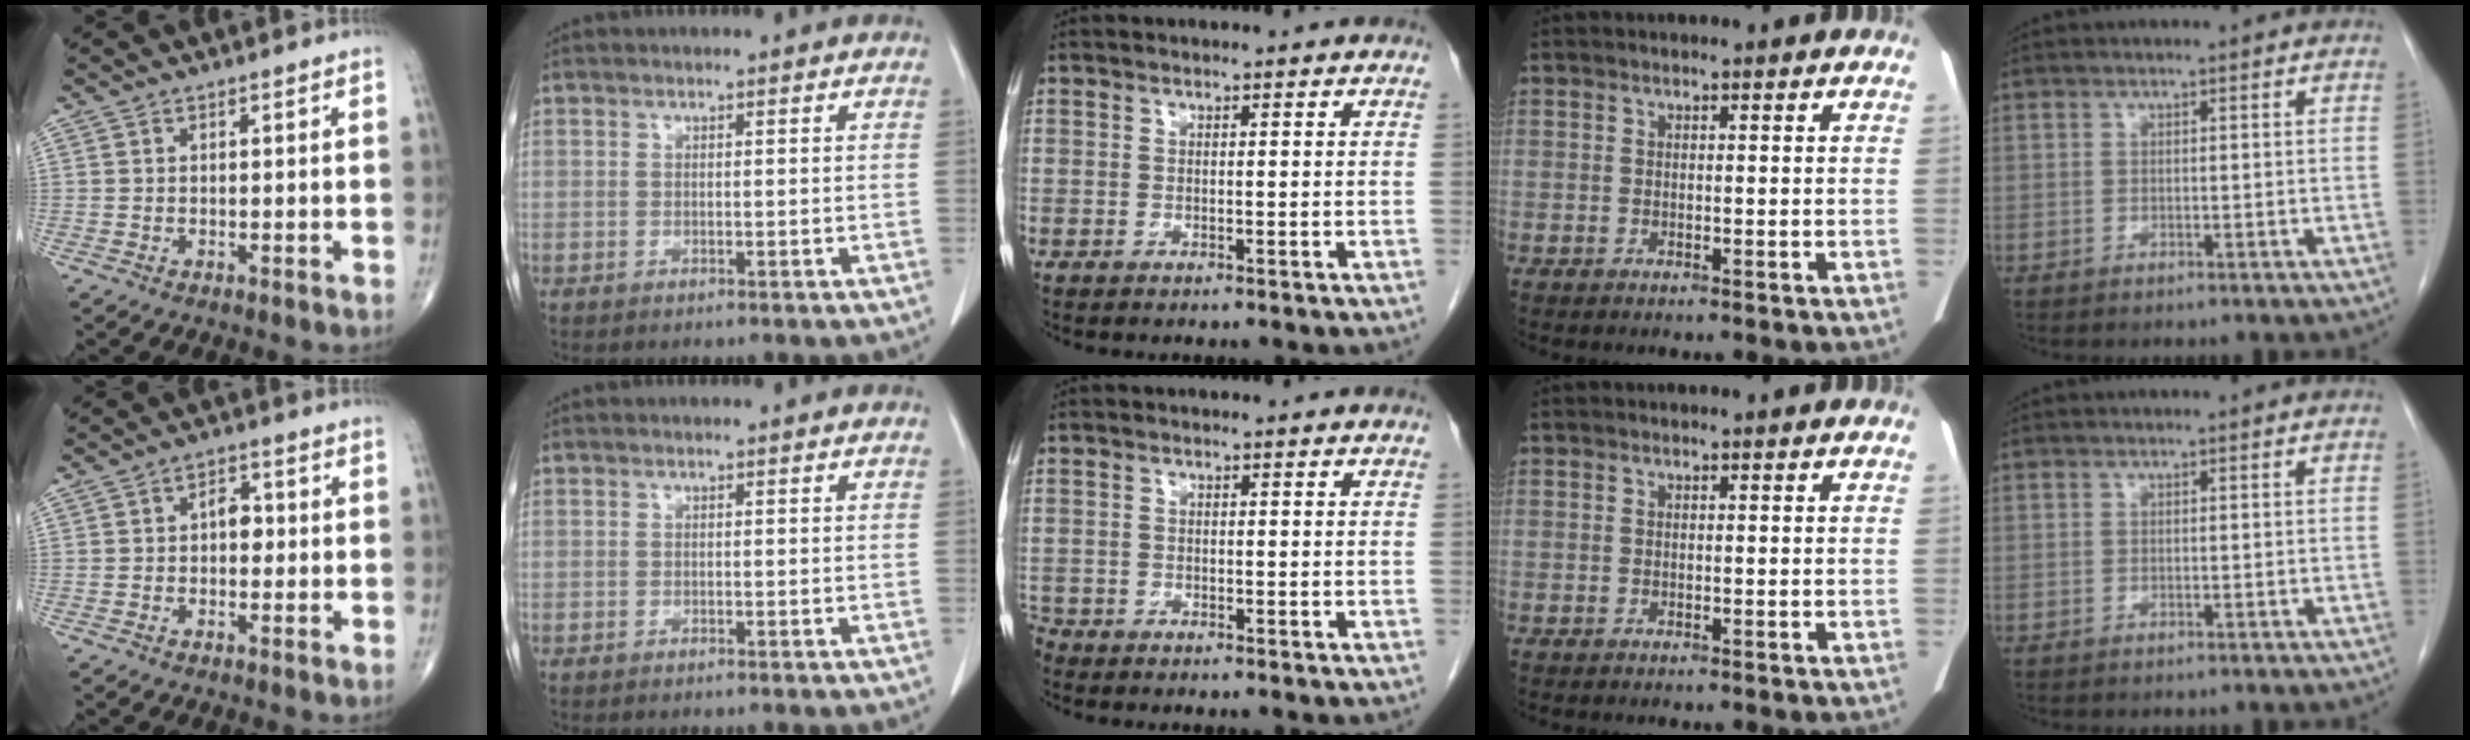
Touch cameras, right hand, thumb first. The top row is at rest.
{"thumb": {"total": 3.7, "force": [0.0, 2.4, 2.7], "torque": [-0.024, 0.014, -0.005]}, "middle": {"total": 1.9, "force": [-1.7, 0.7, 0.1], "torque": [-0.001, -0.001, -0.030]}}